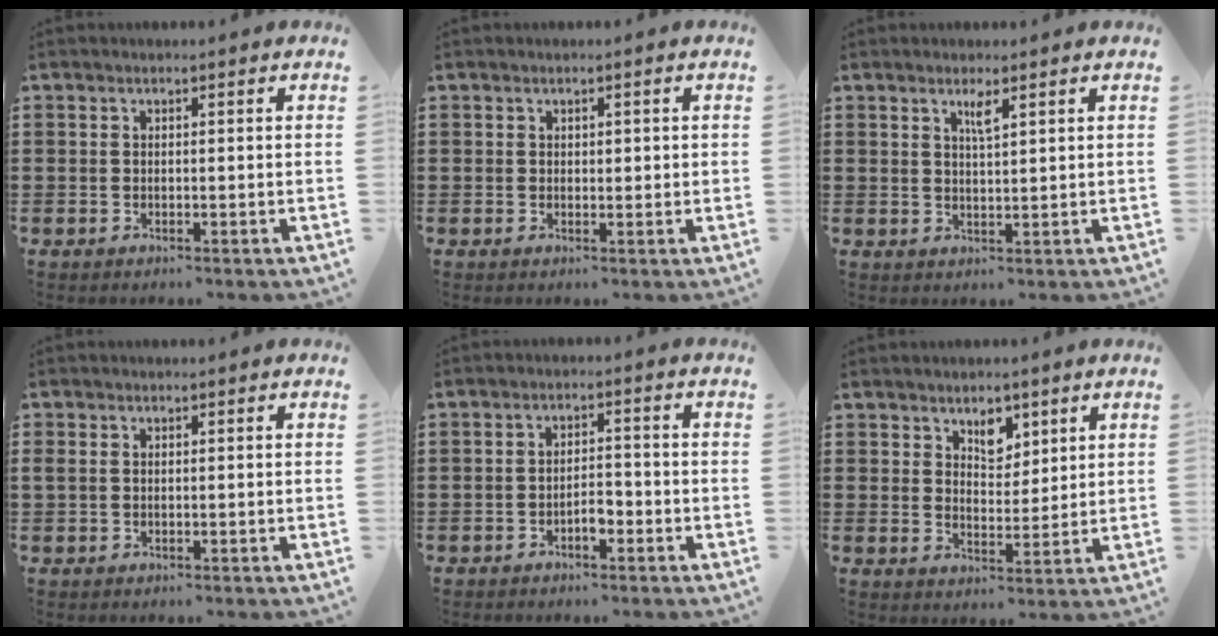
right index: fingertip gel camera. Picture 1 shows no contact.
{"total": 0.7, "force": [0.3, 0.5, 0.3], "torque": [-0.007, 0.004, 0.005]}
{"total": 2.3, "force": [1.4, 0.2, 1.8], "torque": [-0.030, -0.003, 0.021]}
{"total": 0.8, "force": [0.1, 0.6, 0.6], "torque": [-0.021, 0.001, -0.002]}
{"total": 3.1, "force": [-1.6, 1.2, 2.3], "torque": [-0.042, 0.004, -0.031]}
{"total": 4.4, "force": [3.0, 2.7, 1.8], "torque": [-0.032, 0.004, 0.051]}